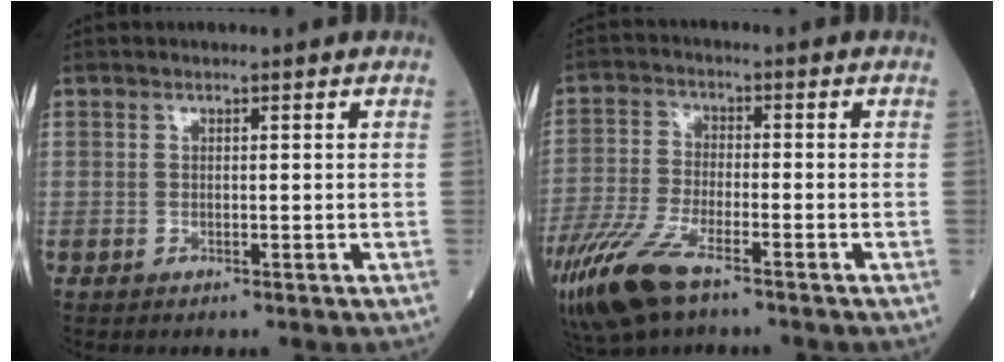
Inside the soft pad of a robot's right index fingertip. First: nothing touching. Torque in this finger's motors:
{"motor_torque": [0.44, -0.44, 0.36, 0.15]}